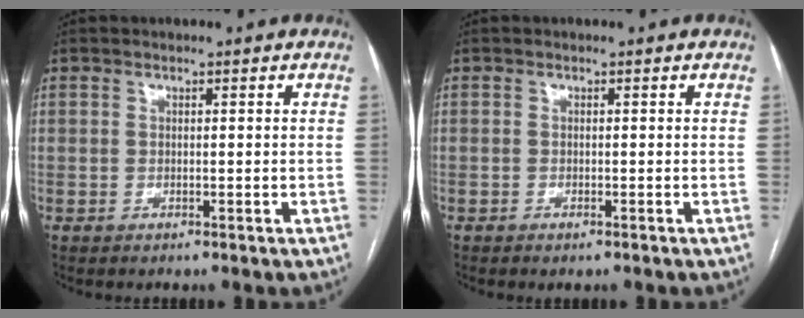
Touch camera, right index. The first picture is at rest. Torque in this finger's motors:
{"motor_torque": [0.45, -0.39, 0.03, 0.00]}